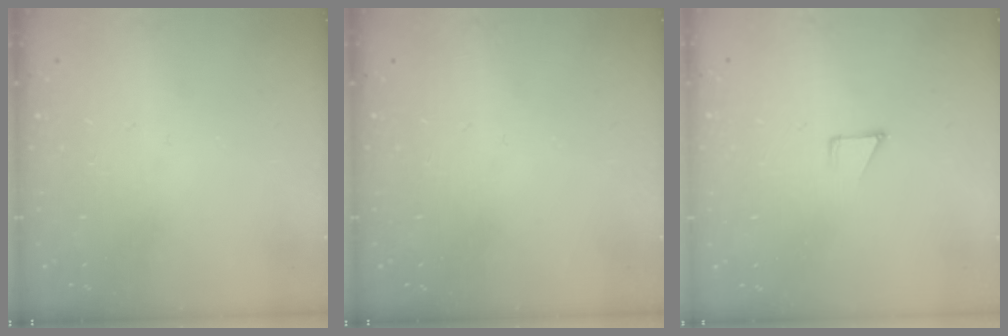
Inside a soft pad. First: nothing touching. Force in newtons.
{"total": 0.0}
{"total": 4.8, "press": 4.8, "slide": 0.2}